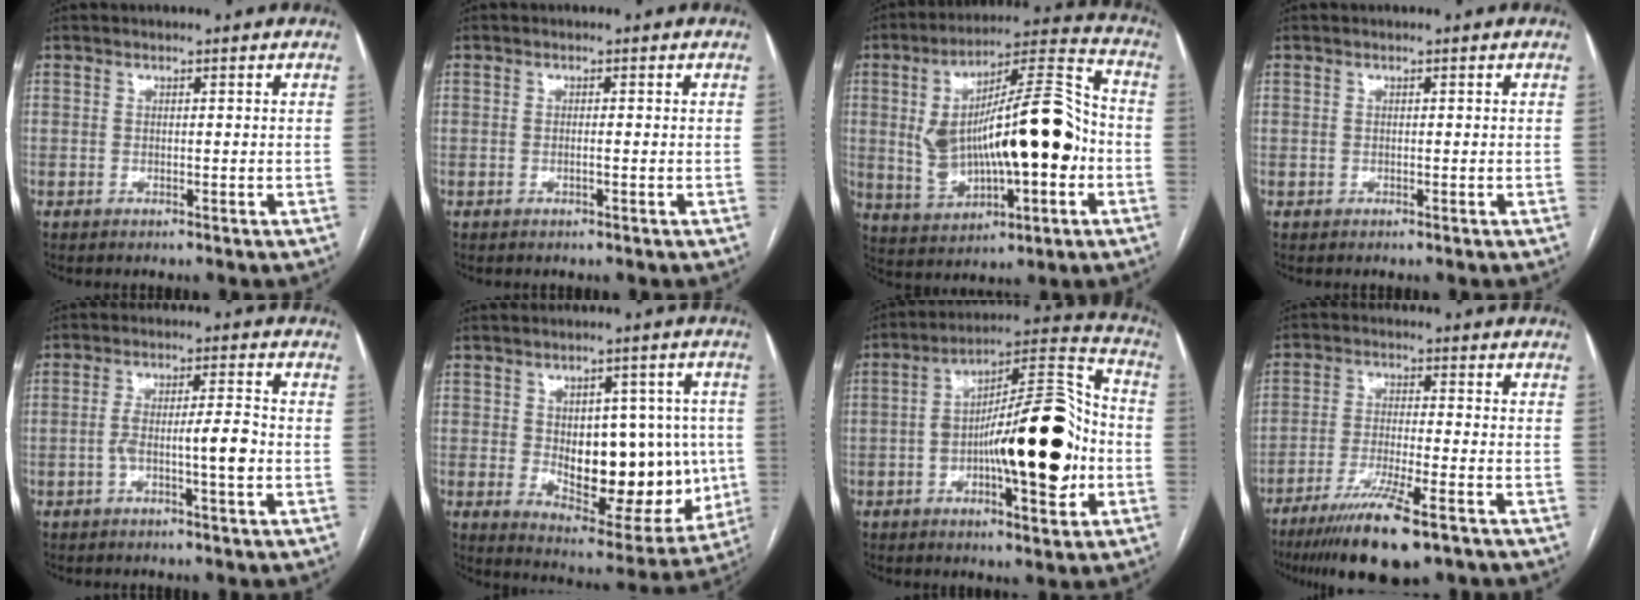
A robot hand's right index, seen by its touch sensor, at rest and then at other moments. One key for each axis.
{"total": 0.5, "fx": -0.1, "fy": 0.0, "fz": 0.5, "tx": -0.010, "ty": 0.001, "tz": 0.001}
{"total": 20.6, "fx": -1.0, "fy": 6.3, "fz": 19.6, "tx": -0.350, "ty": 0.032, "tz": -0.003}
{"total": 0.0}
{"total": 5.8, "fx": -1.6, "fy": 0.4, "fz": 5.6, "tx": -0.104, "ty": 0.017, "tz": -0.023}
{"total": 17.6, "fx": -0.6, "fy": 8.9, "fz": 15.2, "tx": -0.210, "ty": 0.003, "tz": 0.019}
{"total": 20.6, "fx": -2.8, "fy": 5.6, "fz": 19.6, "tx": -0.310, "ty": 0.030, "tz": -0.035}
{"total": 11.7, "fx": -8.1, "fy": 0.9, "fz": 8.4, "tx": -0.140, "ty": -0.030, "tz": -0.129}